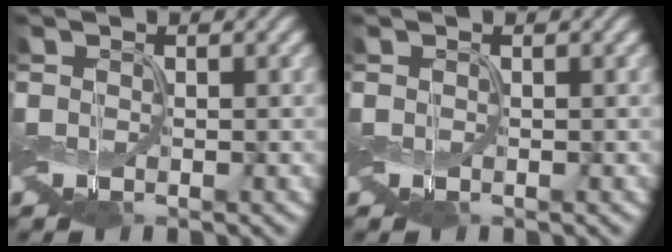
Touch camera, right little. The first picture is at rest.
{"total": 0.0}